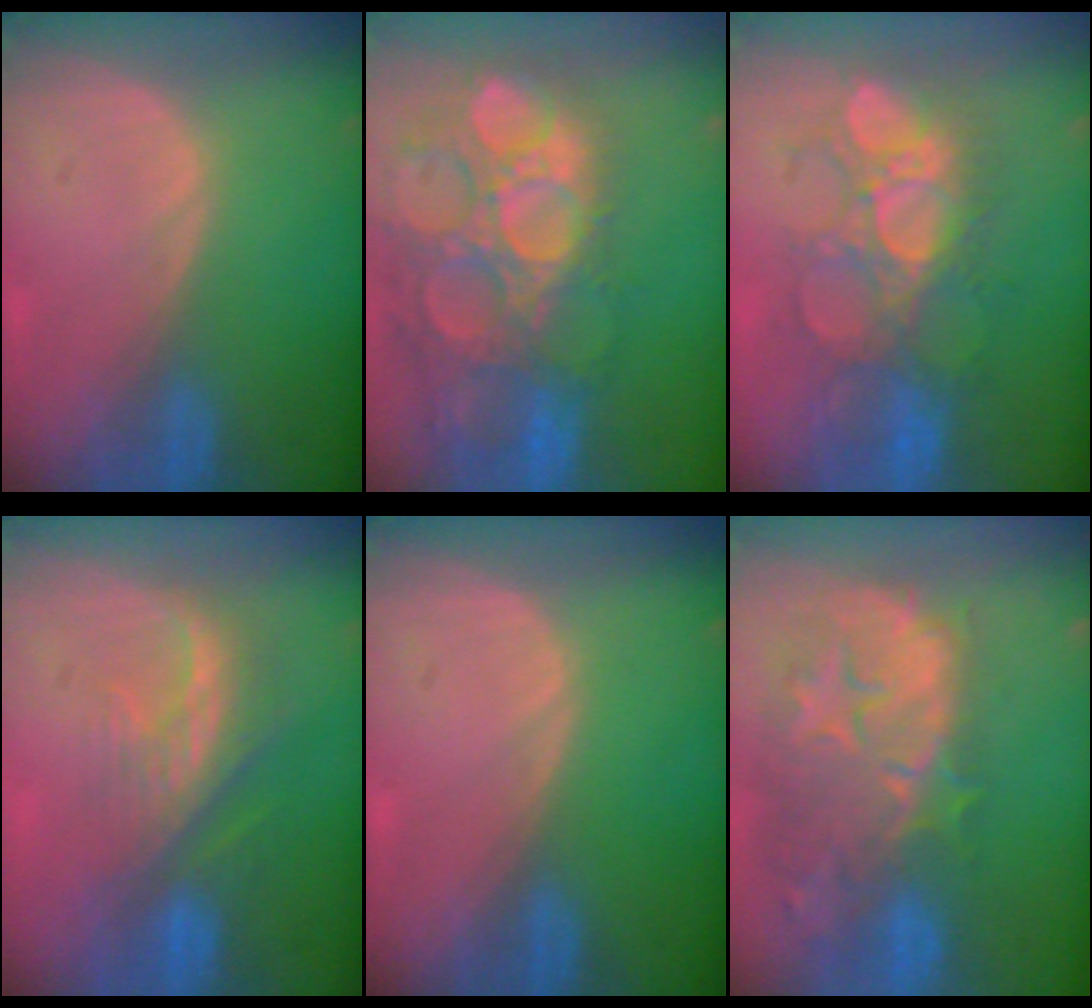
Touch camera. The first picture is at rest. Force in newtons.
{"total": 15.6, "press": 12.9, "slide": 8.8}
{"total": 9.2, "press": 9.2, "slide": 0.5}
{"total": 8.1, "press": 7.3, "slide": 3.5}
{"total": 0.0}
{"total": 12.9, "press": 11.5, "slide": 5.8}